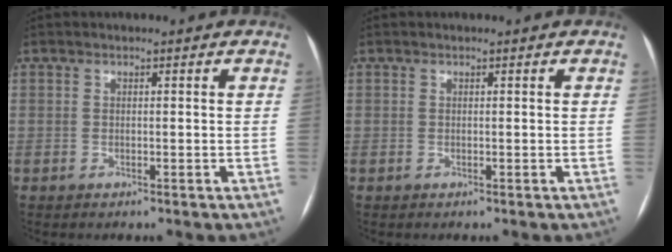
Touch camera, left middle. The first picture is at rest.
{"total": 0.0}